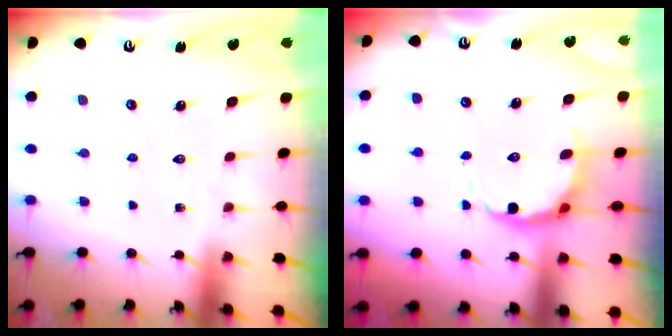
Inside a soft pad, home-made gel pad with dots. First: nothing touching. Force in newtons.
{"total": 6.2, "press": 5.7, "slide": 2.5}